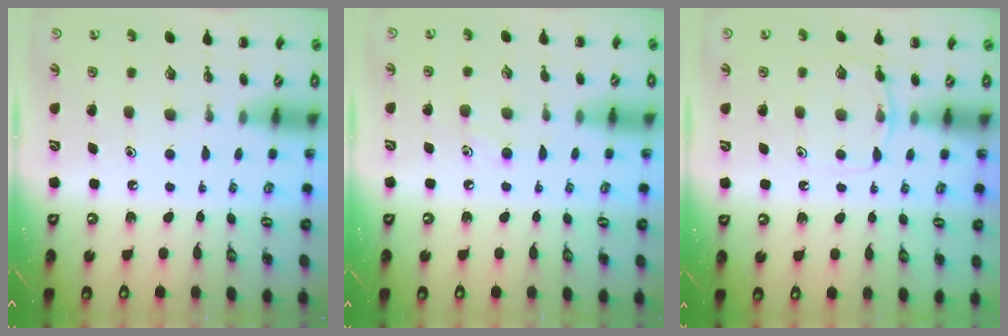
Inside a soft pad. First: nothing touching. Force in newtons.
{"total": 5.0, "press": 4.8, "slide": 1.3}
{"total": 5.3, "press": 5.0, "slide": 1.5}